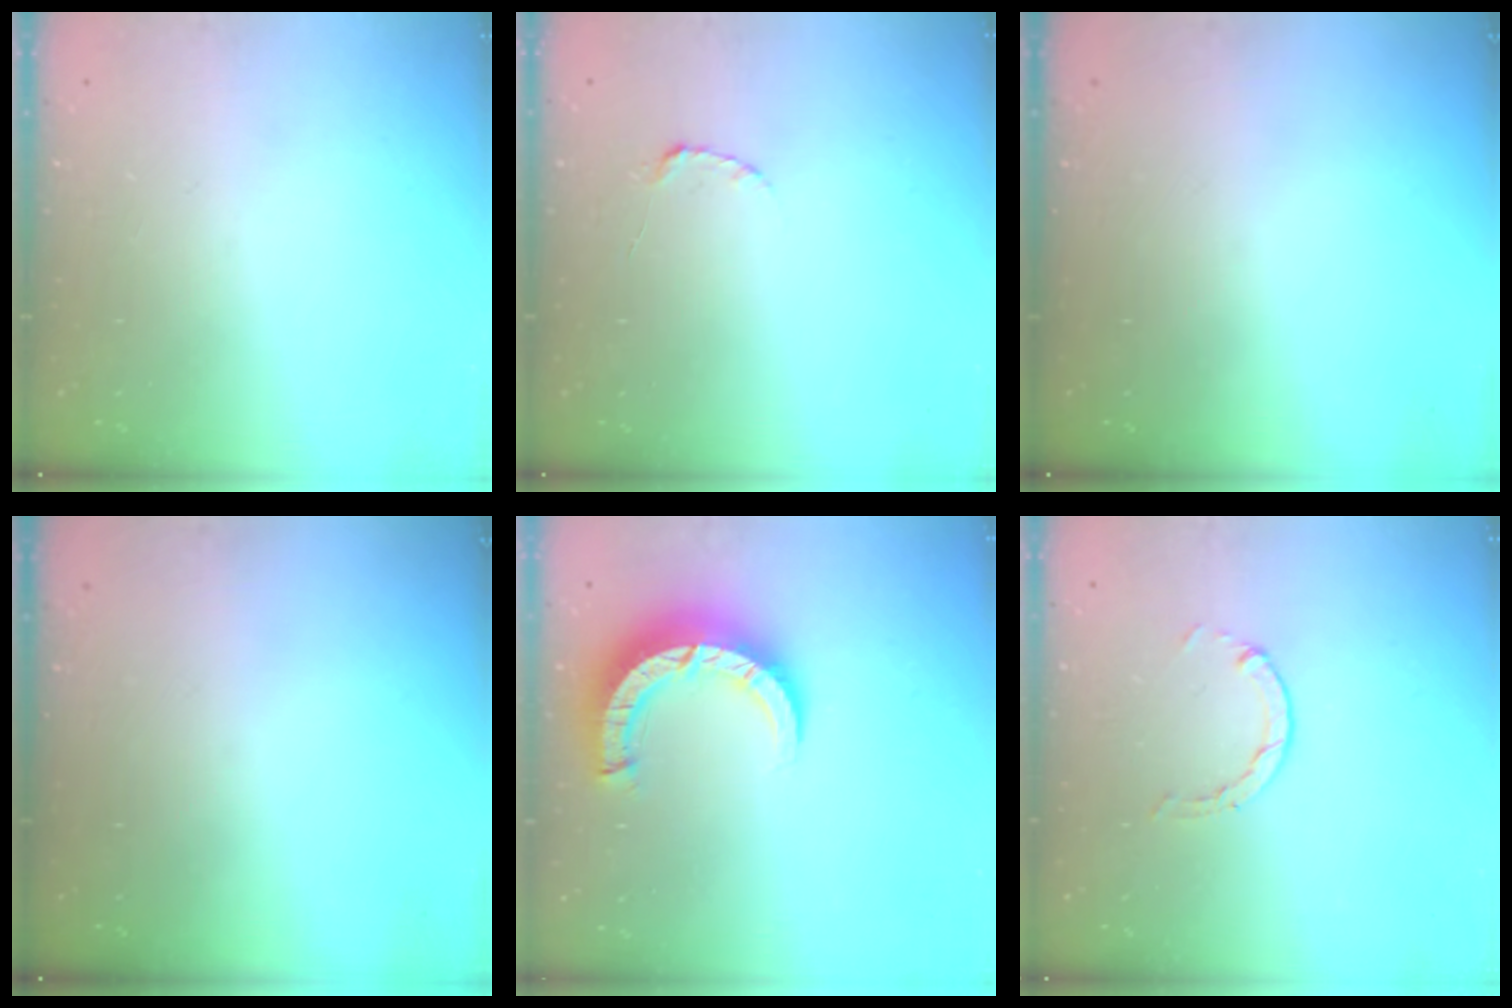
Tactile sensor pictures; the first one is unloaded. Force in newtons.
{"total": 2.2, "press": 2.2, "slide": 0.3}
{"total": 0.0}
{"total": 0.0}
{"total": 8.7, "press": 8.7, "slide": 1.1}
{"total": 0.6, "press": 0.6, "slide": 0.2}